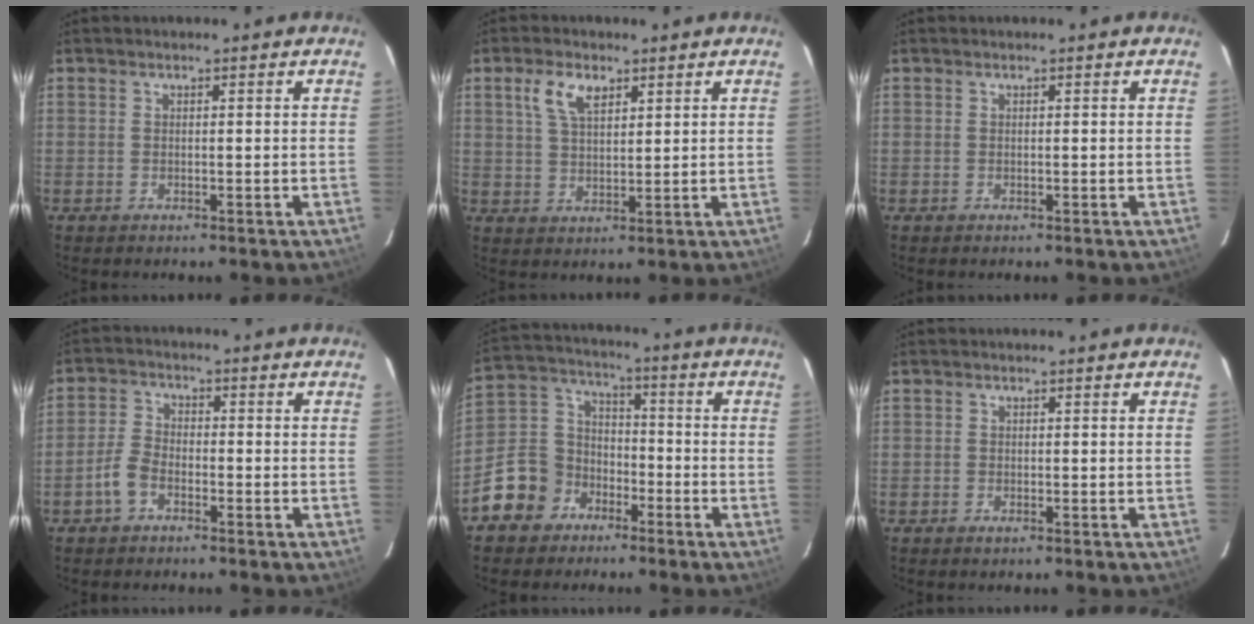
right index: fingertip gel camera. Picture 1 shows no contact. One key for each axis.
{"total": 5.8, "fx": 3.0, "fy": 2.9, "fz": 4.0, "tx": -0.079, "ty": 0.013, "tz": 0.058}
{"total": 0.0}
{"total": 4.3, "fx": -2.5, "fy": 2.4, "fz": 2.4, "tx": -0.061, "ty": 0.010, "tz": -0.051}
{"total": 11.4, "fx": -6.8, "fy": 8.9, "fz": 2.1, "tx": -0.068, "ty": 0.049, "tz": -0.117}
{"total": 0.6, "fx": -0.4, "fy": 0.3, "fz": 0.2, "tx": -0.006, "ty": -0.002, "tz": -0.010}